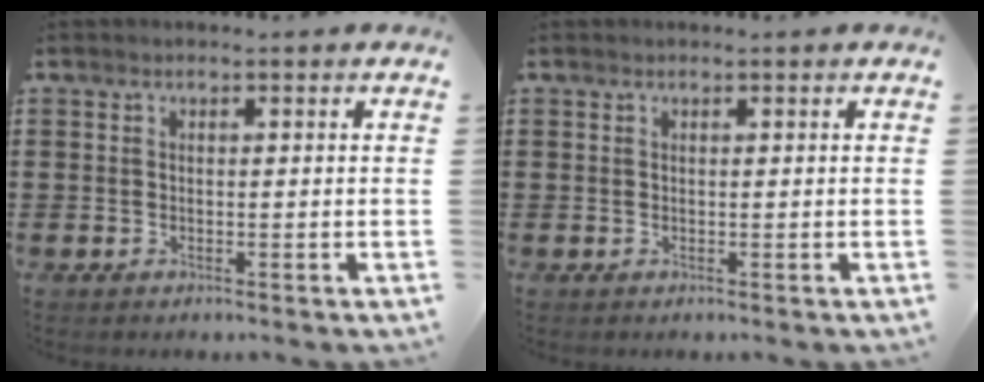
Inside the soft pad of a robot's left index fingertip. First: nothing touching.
{"total": 0.0}